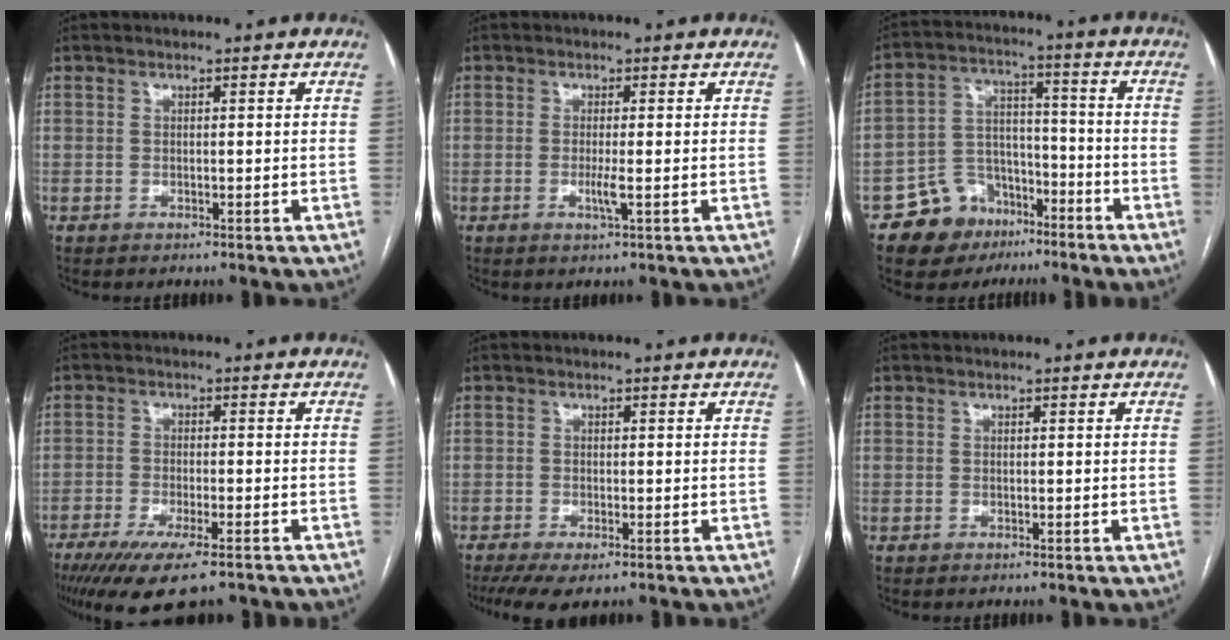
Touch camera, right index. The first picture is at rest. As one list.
[{"total": 2.2, "force": [-0.5, -0.2, 2.1], "torque": [-0.043, -0.006, -0.009]}, {"total": 10.4, "force": [-6.4, 7.8, 2.5], "torque": [-0.043, 0.042, -0.098]}, {"total": 12.1, "force": [-8.8, 2.4, 8.0], "torque": [-0.128, -0.025, -0.137]}, {"total": 6.0, "force": [-4.2, 1.9, 3.9], "torque": [-0.061, -0.015, -0.067]}, {"total": 0.0}]